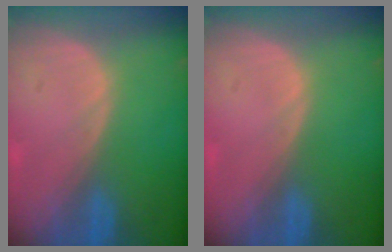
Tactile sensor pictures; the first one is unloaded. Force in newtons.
{"total": 0.0}